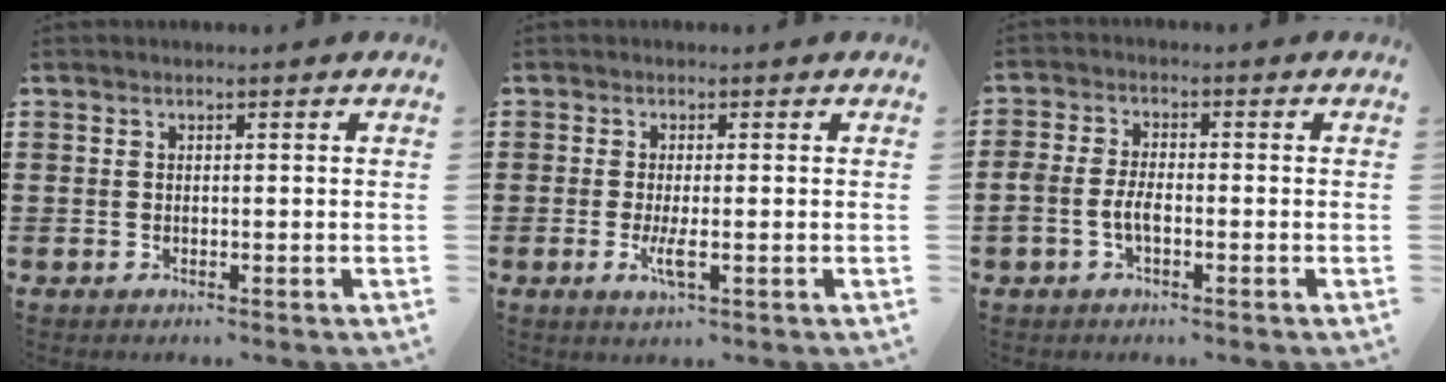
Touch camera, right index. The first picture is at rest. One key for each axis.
{"total": 3.2, "fx": -0.8, "fy": 0.5, "fz": 3.0, "tx": -0.067, "ty": -0.009, "tz": -0.018}
{"total": 3.3, "fx": -1.3, "fy": 1.5, "fz": 2.7, "tx": -0.063, "ty": 0.000, "tz": -0.028}